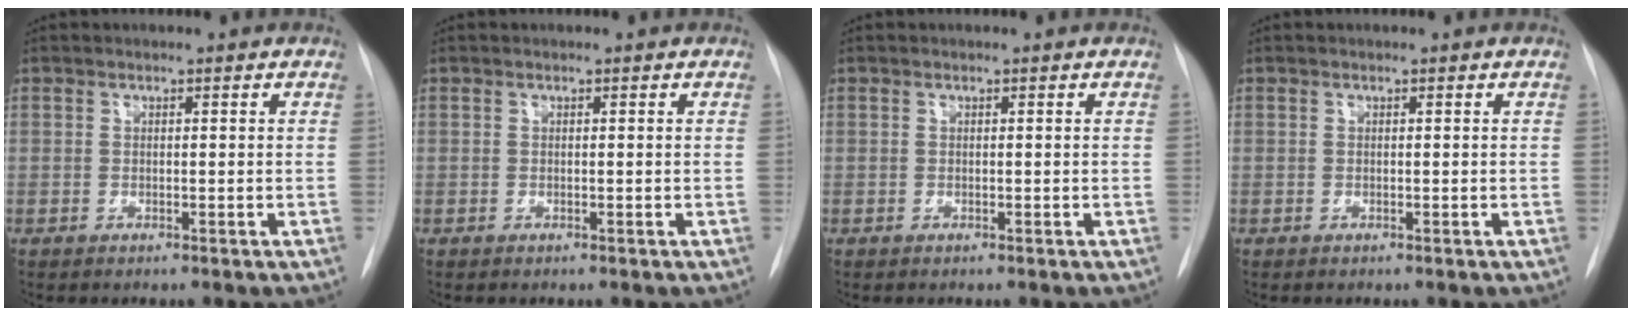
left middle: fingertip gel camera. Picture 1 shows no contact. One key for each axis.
{"total": 0.0}
{"total": 0.0}
{"total": 0.0}